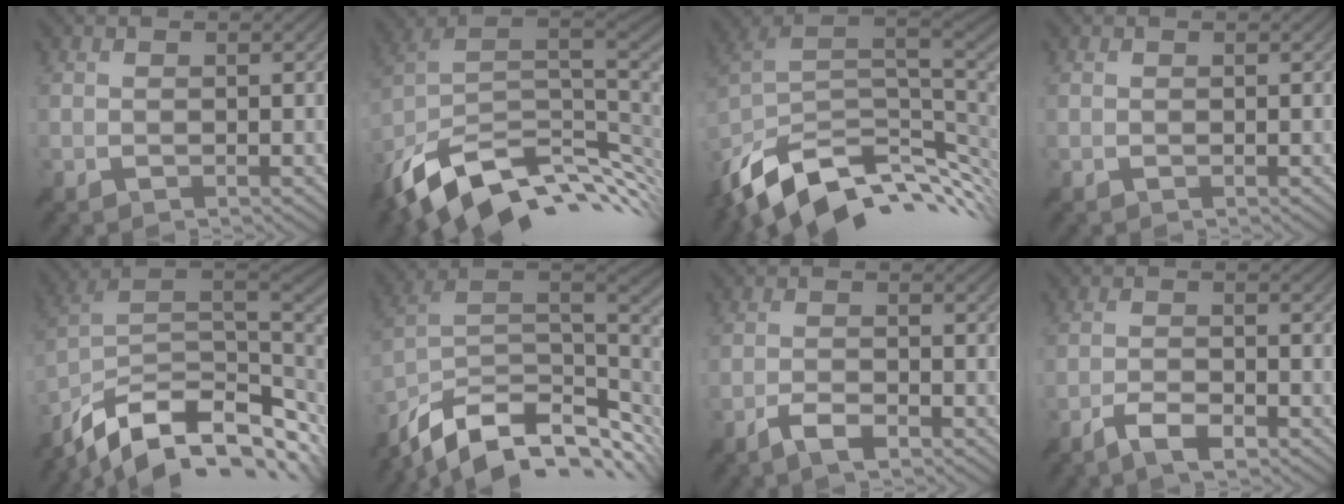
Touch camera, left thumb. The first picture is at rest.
{"total": 13.7, "force": [-5.4, 7.6, 10.1], "torque": [-0.223, -0.021, -0.090]}
{"total": 12.6, "force": [-5.5, 6.8, 9.1], "torque": [-0.201, -0.019, -0.092]}
{"total": 0.0}
{"total": 15.0, "force": [-6.6, 8.0, 10.9], "torque": [-0.237, -0.023, -0.114]}
{"total": 14.7, "force": [-7.1, 7.7, 10.4], "torque": [-0.233, -0.024, -0.120]}
{"total": 3.1, "force": [-2.2, 0.6, 2.1], "torque": [-0.046, 0.003, -0.049]}
{"total": 4.1, "force": [-2.9, 0.9, 2.7], "torque": [-0.059, 0.001, -0.057]}